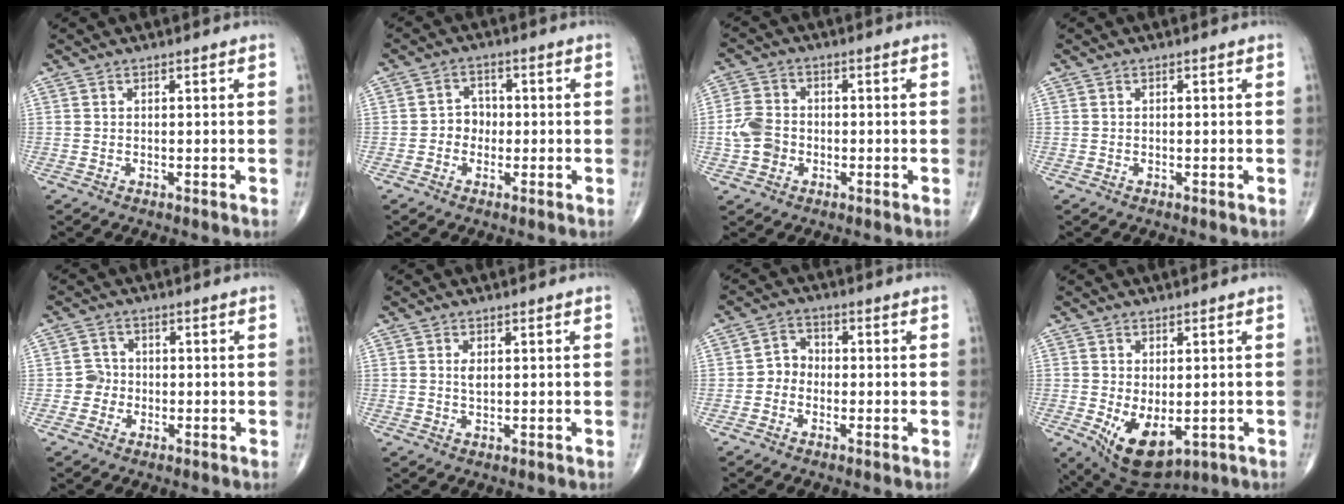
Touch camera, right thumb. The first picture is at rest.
{"total": 3.6, "force": [-0.7, 3.2, 1.6], "torque": [0.001, 0.013, -0.021]}
{"total": 6.1, "force": [-1.4, 4.9, 3.3], "torque": [-0.057, 0.014, -0.032]}
{"total": 0.0}
{"total": 2.9, "force": [-0.8, 2.8, 0.4], "torque": [0.013, 0.010, -0.022]}
{"total": 1.4, "force": [0.4, 0.7, 1.2], "torque": [-0.018, -0.004, 0.008]}
{"total": 3.6, "force": [-1.1, 3.1, 1.6], "torque": [-0.006, 0.015, -0.032]}
{"total": 9.5, "force": [-2.4, 5.2, 7.6], "torque": [-0.112, -0.012, -0.016]}